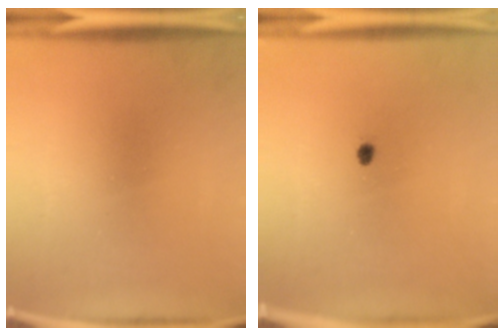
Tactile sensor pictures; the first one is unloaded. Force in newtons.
{"total": 1.0}